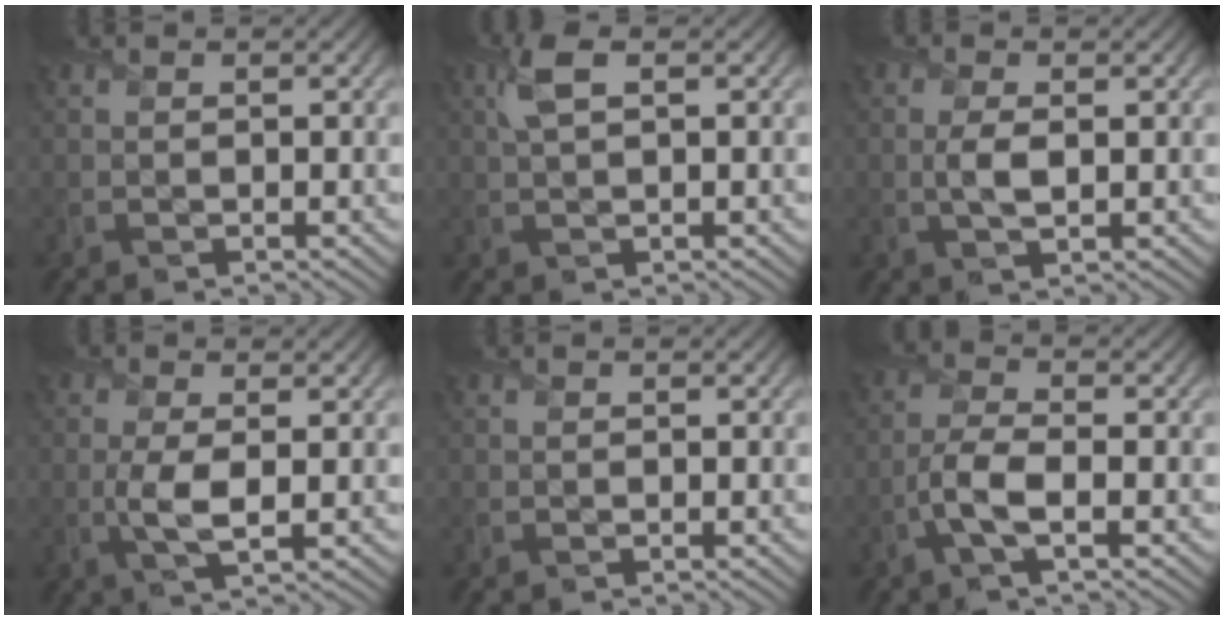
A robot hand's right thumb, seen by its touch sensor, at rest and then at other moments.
{"total": 3.2, "force": [1.2, 1.0, 2.8], "torque": [-0.069, 0.011, 0.020]}
{"total": 2.7, "force": [0.1, 1.2, 2.4], "torque": [-0.059, -0.001, 0.001]}
{"total": 3.8, "force": [0.0, 1.3, 3.6], "torque": [-0.086, -0.002, -0.001]}
{"total": 0.0}
{"total": 4.3, "force": [-1.7, 1.1, 3.8], "torque": [-0.088, 0.007, -0.044]}